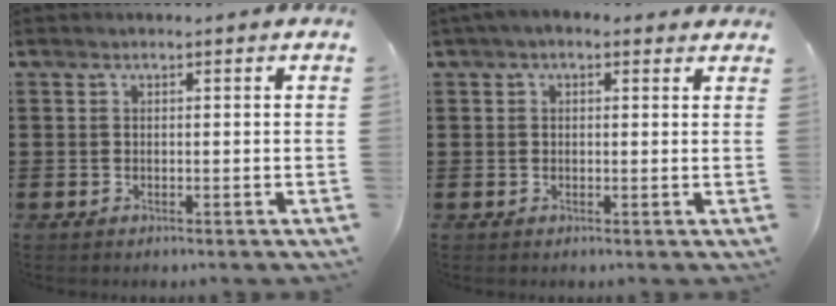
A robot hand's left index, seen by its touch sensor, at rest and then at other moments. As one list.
[{"total": 1.8, "force": [0.8, 1.1, 1.1], "torque": [-0.026, 0.008, 0.014]}]